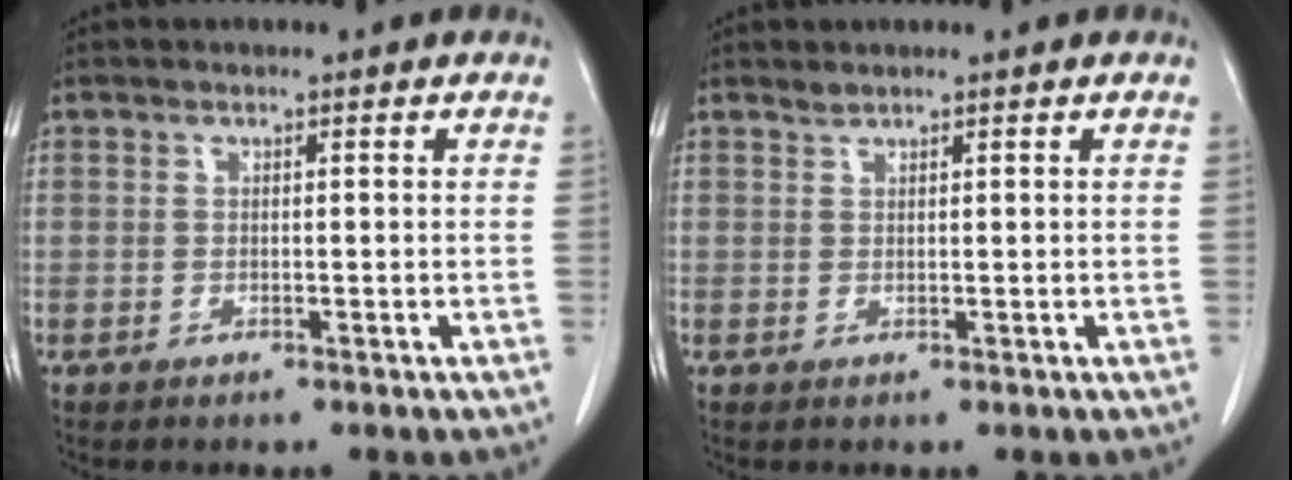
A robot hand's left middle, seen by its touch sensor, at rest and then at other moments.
{"total": 0.7, "force": [0.7, -0.1, -0.1], "torque": [-0.005, -0.002, 0.015]}